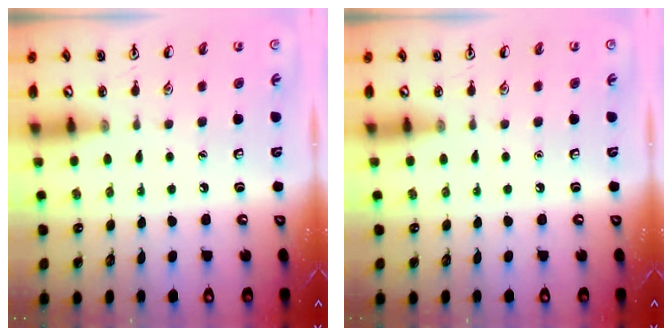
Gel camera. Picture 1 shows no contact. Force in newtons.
{"total": 0.0}